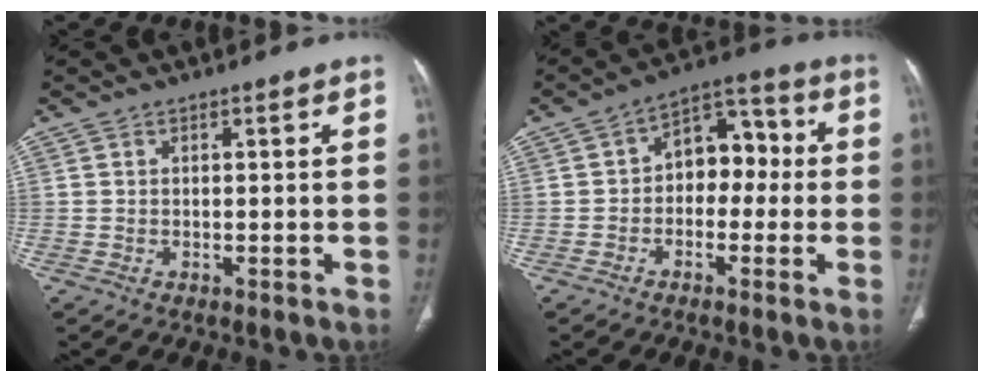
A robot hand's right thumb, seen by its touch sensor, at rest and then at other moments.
{"total": 9.5, "force": [-0.5, 6.7, 6.8], "torque": [-0.057, 0.041, -0.024]}